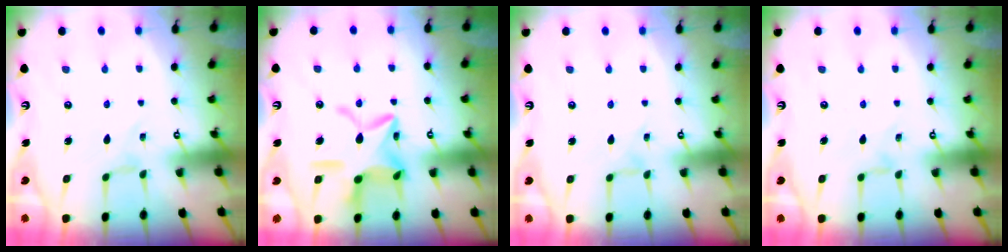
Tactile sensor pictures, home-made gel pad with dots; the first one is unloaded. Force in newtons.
{"total": 15.4, "press": 15.3, "slide": 1.2}
{"total": 1.1, "press": 1.1, "slide": 0.2}
{"total": 2.0, "press": 1.9, "slide": 0.4}